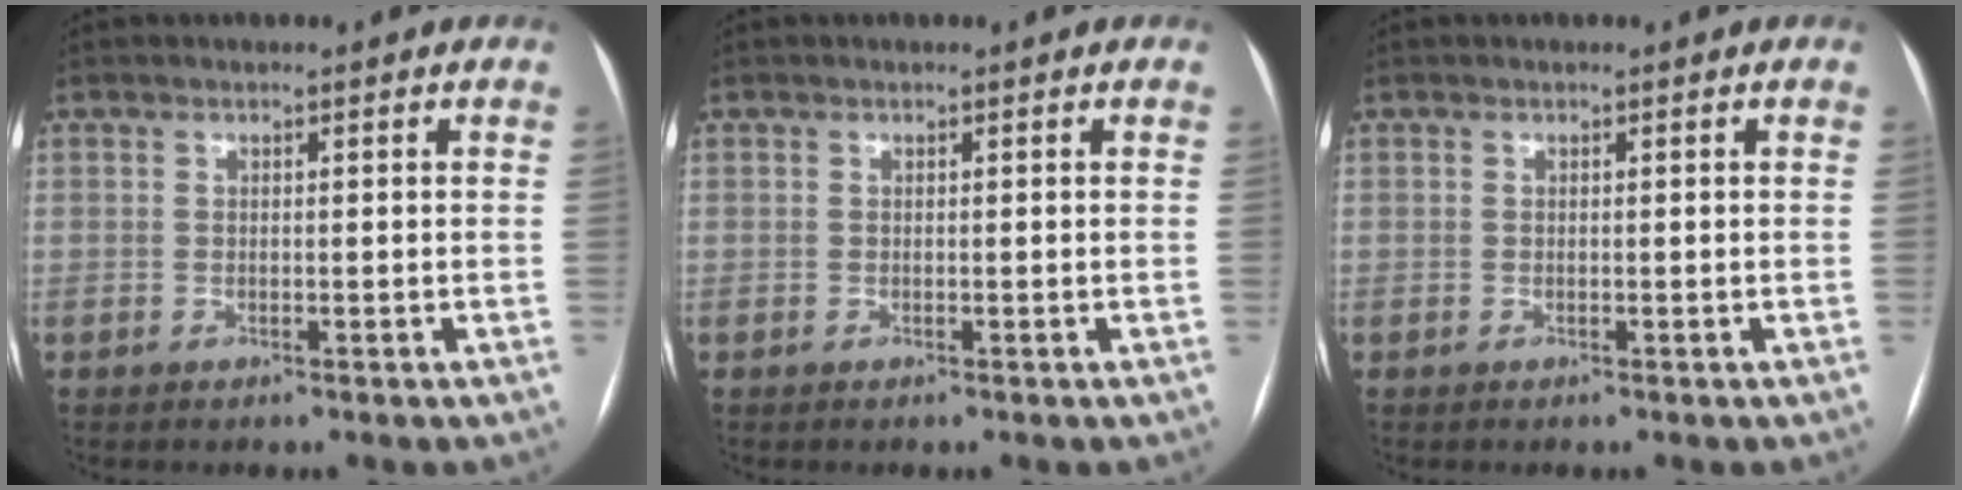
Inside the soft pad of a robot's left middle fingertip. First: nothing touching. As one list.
[{"total": 0.0}, {"total": 0.0}]